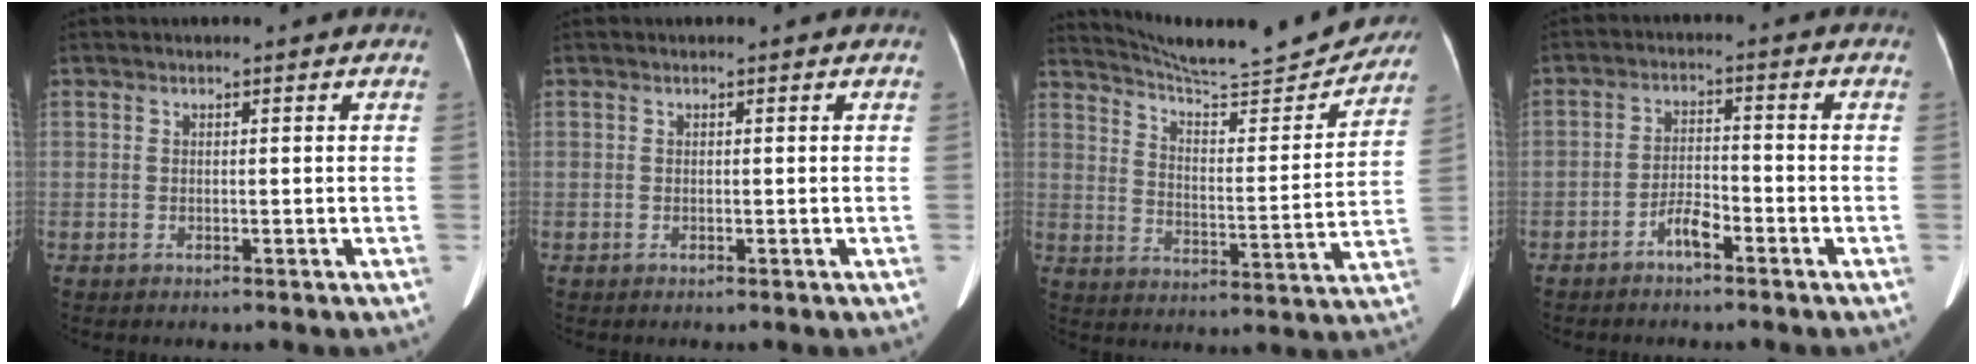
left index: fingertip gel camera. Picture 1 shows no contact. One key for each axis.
{"total": 0.0}
{"total": 19.8, "fx": 18.8, "fy": 1.0, "fz": 6.0, "tx": -0.097, "ty": -0.042, "tz": 0.261}
{"total": 3.4, "fx": -2.4, "fy": 0.8, "fz": 2.3, "tx": -0.043, "ty": 0.007, "tz": -0.047}